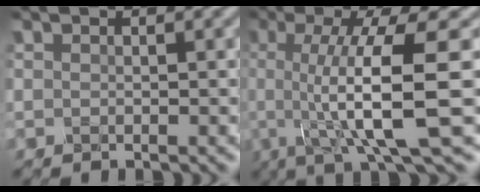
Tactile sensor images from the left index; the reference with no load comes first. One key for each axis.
{"total": 10.1, "fx": -0.7, "fy": 2.0, "fz": 9.9, "tx": -0.129, "ty": -0.002, "tz": -0.016}